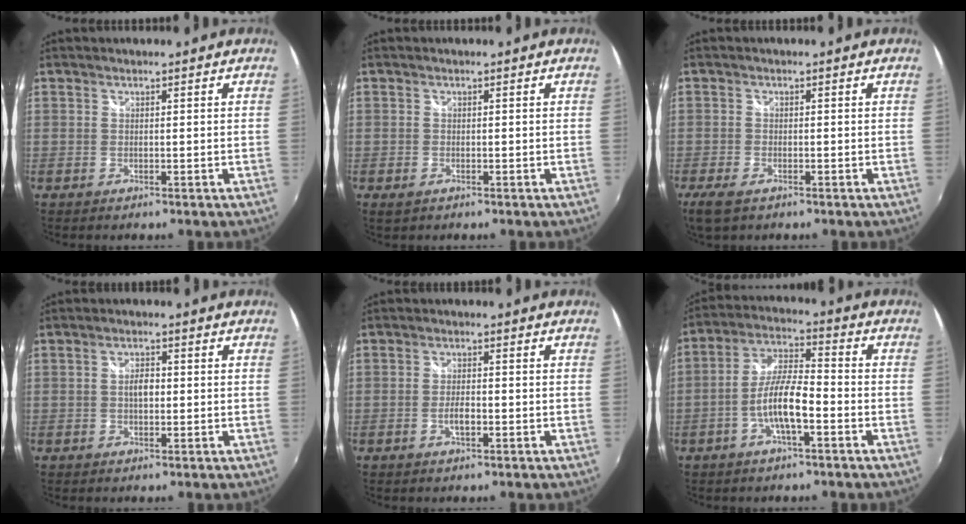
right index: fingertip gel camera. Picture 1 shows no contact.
{"total": 1.4, "force": [-0.8, 0.9, 0.7], "torque": [-0.014, -0.004, -0.014]}
{"total": 4.6, "force": [-3.1, 1.9, 2.8], "torque": [-0.068, -0.015, -0.056]}
{"total": 2.8, "force": [-0.1, 1.5, 2.3], "torque": [-0.040, 0.005, -0.003]}
{"total": 2.7, "force": [-1.1, 1.1, 2.3], "torque": [-0.047, 0.000, -0.020]}
{"total": 9.2, "force": [-3.7, 2.2, 8.1], "torque": [-0.170, 0.007, -0.069]}